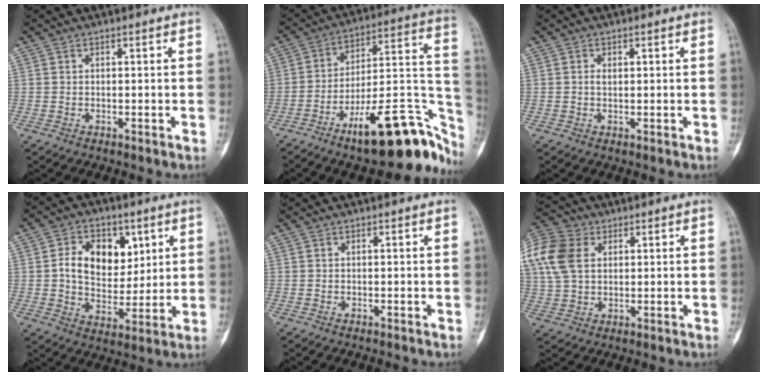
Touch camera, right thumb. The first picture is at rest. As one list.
[{"total": 24.4, "force": [-13.8, 7.7, 18.6], "torque": [-0.180, 0.107, -0.205]}, {"total": 1.3, "force": [0.3, 0.9, 0.9], "torque": [-0.014, 0.003, 0.005]}, {"total": 12.9, "force": [3.6, 9.2, 8.3], "torque": [-0.087, -0.008, 0.066]}, {"total": 0.0}, {"total": 15.0, "force": [4.3, 10.6, 9.7], "torque": [-0.222, 0.010, 0.079]}]